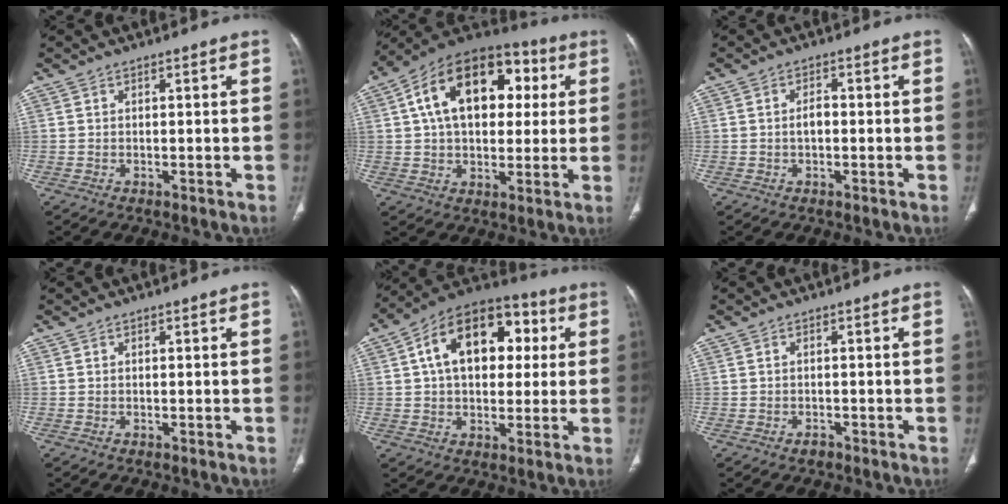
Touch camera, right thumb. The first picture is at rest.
{"total": 22.0, "force": [5.4, 14.0, 16.2], "torque": [-0.236, 0.025, 0.077]}
{"total": 2.1, "force": [-0.3, 1.2, 1.7], "torque": [-0.029, 0.007, -0.007]}
{"total": 0.0}
{"total": 19.4, "force": [4.3, 12.5, 14.2], "torque": [-0.192, 0.022, 0.060]}
{"total": 1.2, "force": [-0.8, 0.7, 0.5], "torque": [-0.008, 0.004, -0.013]}